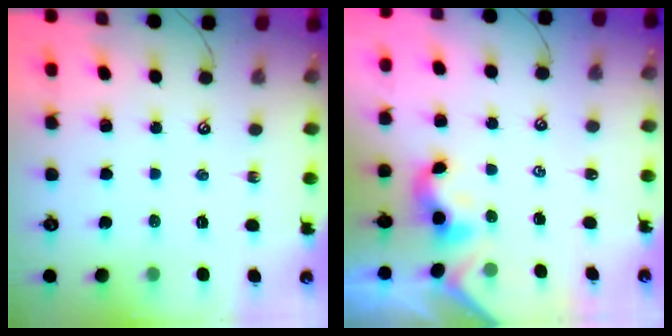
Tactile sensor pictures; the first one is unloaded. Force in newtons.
{"total": 2.3, "press": 2.3, "slide": 0.2}